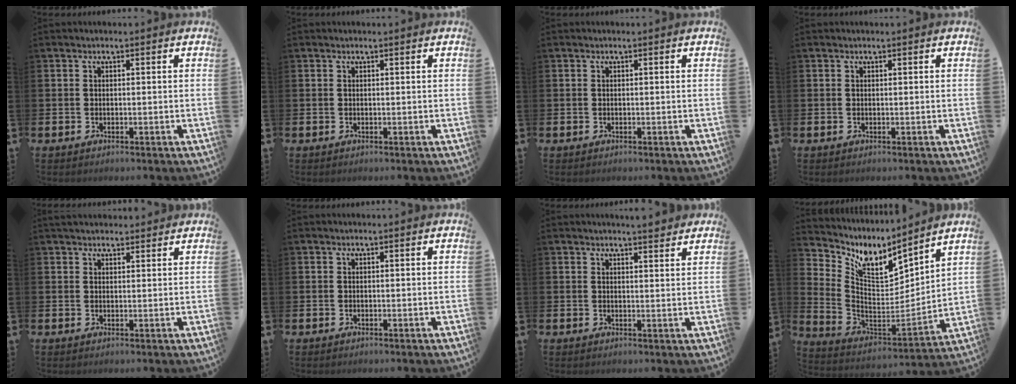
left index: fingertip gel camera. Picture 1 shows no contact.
{"total": 0.0}
{"total": 0.0}
{"total": 0.0}
{"total": 2.3, "force": [2.2, 0.7, 0.3], "torque": [0.003, -0.007, 0.039]}
{"total": 0.0}
{"total": 3.1, "force": [3.1, 0.0, 0.4], "torque": [-0.001, -0.018, 0.053]}
{"total": 7.2, "force": [6.8, 1.5, 2.0], "torque": [-0.082, -0.061, 0.115]}